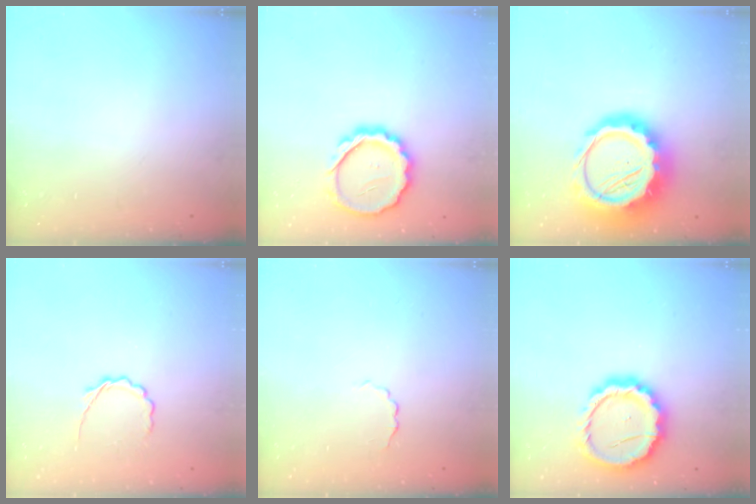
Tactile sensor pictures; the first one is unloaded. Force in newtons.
{"total": 11.7, "press": 11.5, "slide": 1.8}
{"total": 19.3, "press": 18.9, "slide": 3.9}
{"total": 4.0, "press": 3.8, "slide": 1.1}
{"total": 2.2, "press": 2.2, "slide": 0.6}
{"total": 14.2, "press": 14.1, "slide": 2.2}